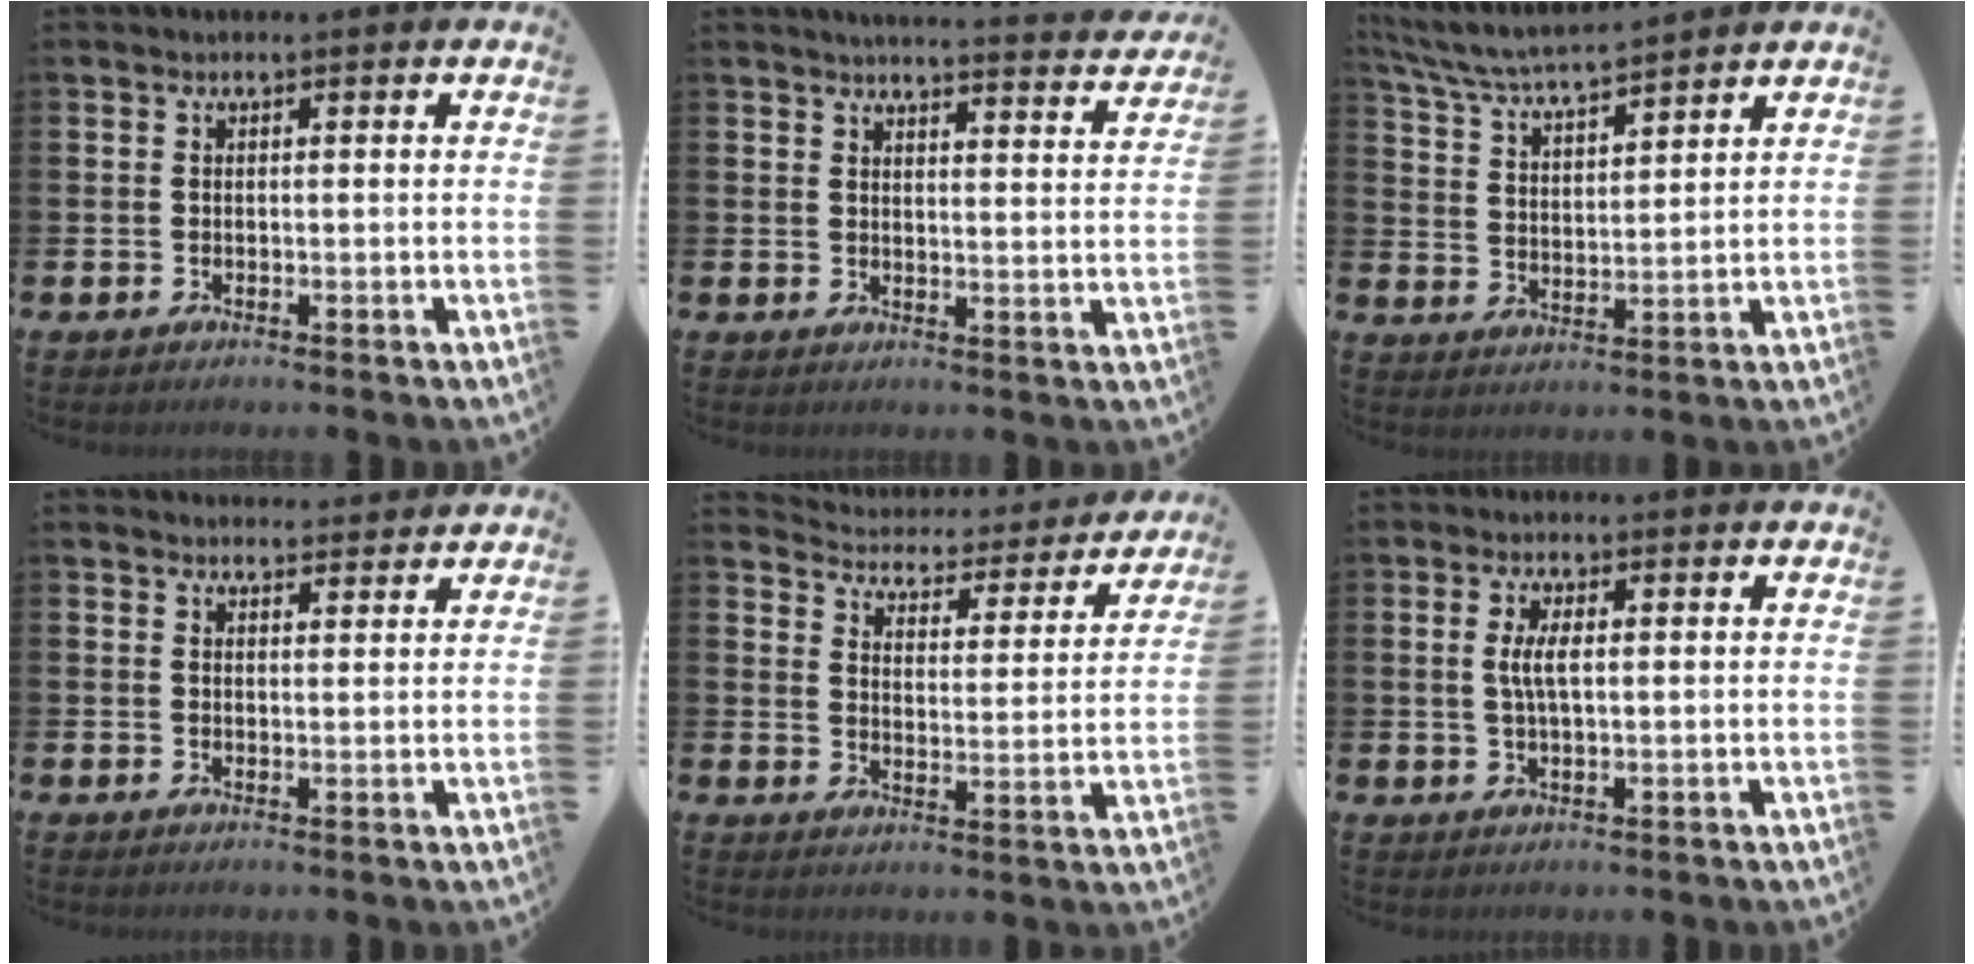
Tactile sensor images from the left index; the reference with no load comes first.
{"total": 4.4, "force": [4.3, -0.2, 0.6], "torque": [-0.013, -0.034, 0.073]}
{"total": 6.1, "force": [5.9, 0.2, 1.5], "torque": [-0.057, -0.033, 0.104]}
{"total": 2.5, "force": [2.4, 0.5, -0.1], "torque": [0.006, -0.015, 0.043]}
{"total": 4.7, "force": [4.5, 1.1, 0.3], "torque": [-0.030, -0.043, 0.073]}
{"total": 3.3, "force": [0.7, 1.1, 3.0], "torque": [-0.062, 0.006, 0.009]}